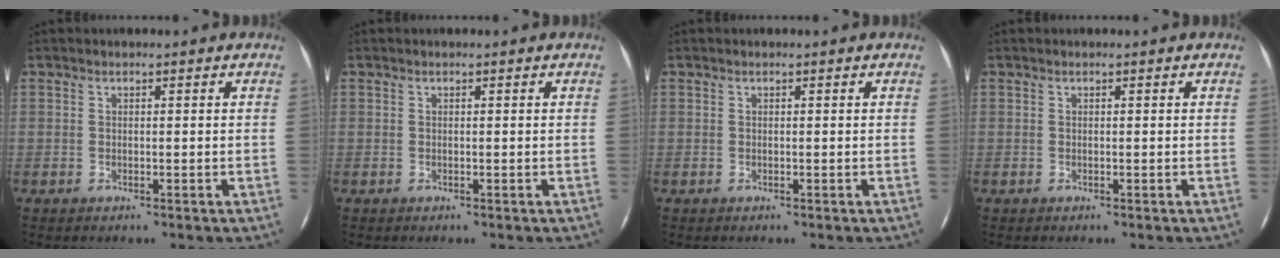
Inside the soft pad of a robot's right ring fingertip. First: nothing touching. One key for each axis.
{"total": 0.0}
{"total": 0.0}
{"total": 0.0}